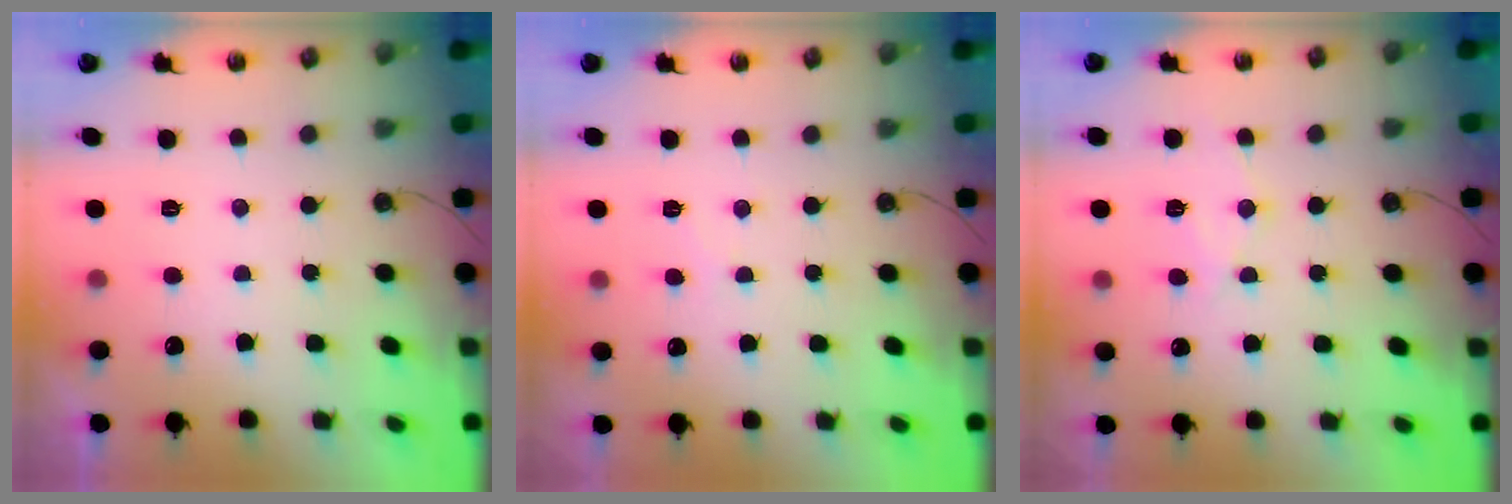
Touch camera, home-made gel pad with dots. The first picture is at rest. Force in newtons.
{"total": 3.7, "press": 3.7, "slide": 0.6}
{"total": 9.2, "press": 9.1, "slide": 0.7}